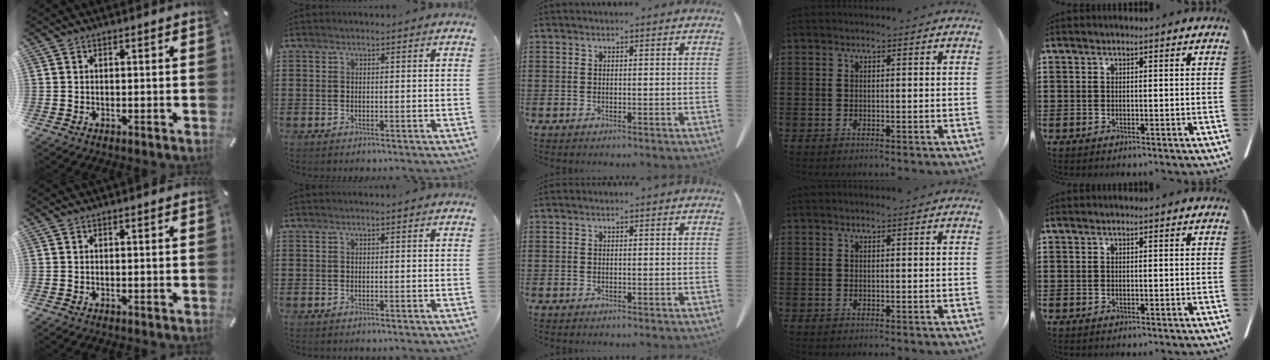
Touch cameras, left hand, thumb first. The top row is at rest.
{}